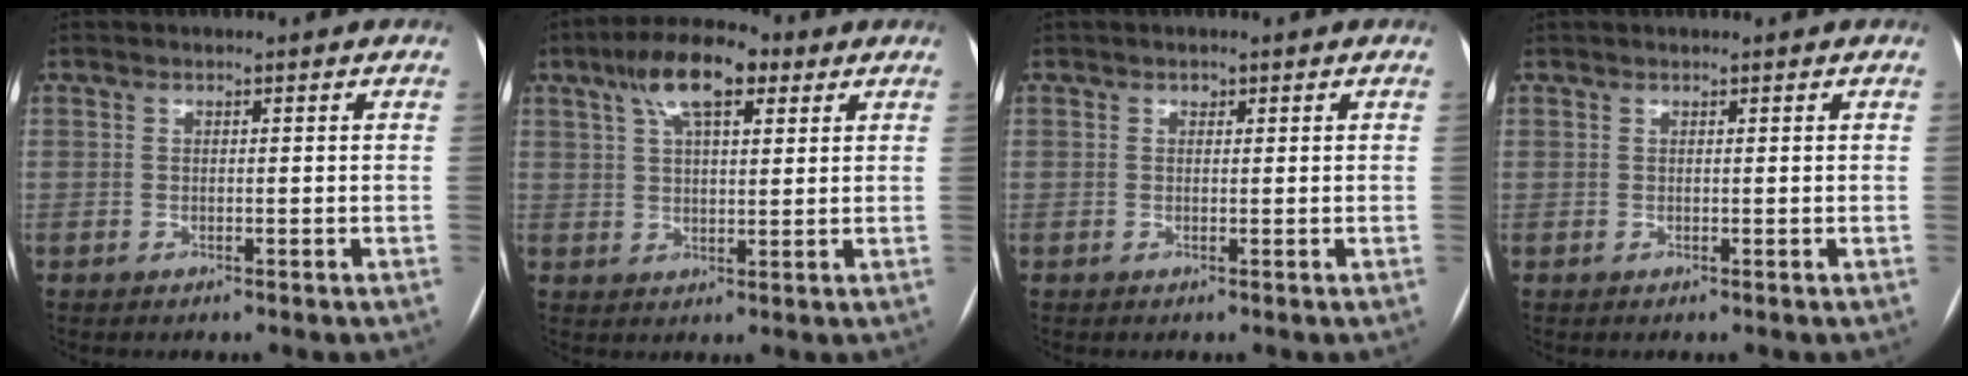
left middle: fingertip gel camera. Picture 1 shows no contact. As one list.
[{"total": 9.9, "force": [5.1, 3.3, 7.7], "torque": [-0.141, 0.027, 0.086]}, {"total": 0.5, "force": [0.3, 0.4, 0.2], "torque": [-0.001, -0.001, 0.003]}, {"total": 0.0}]